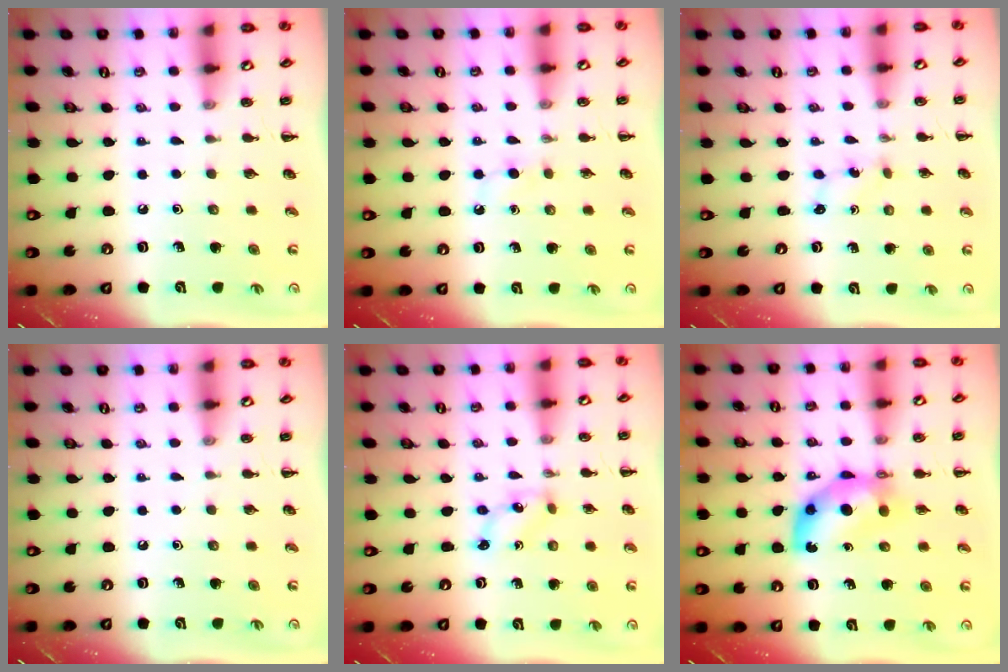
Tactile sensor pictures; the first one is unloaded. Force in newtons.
{"total": 2.7, "press": 2.5, "slide": 1.0}
{"total": 1.0, "press": 0.9, "slide": 0.4}
{"total": 0.0}
{"total": 1.4, "press": 1.4, "slide": 0.3}
{"total": 7.8, "press": 7.6, "slide": 1.7}